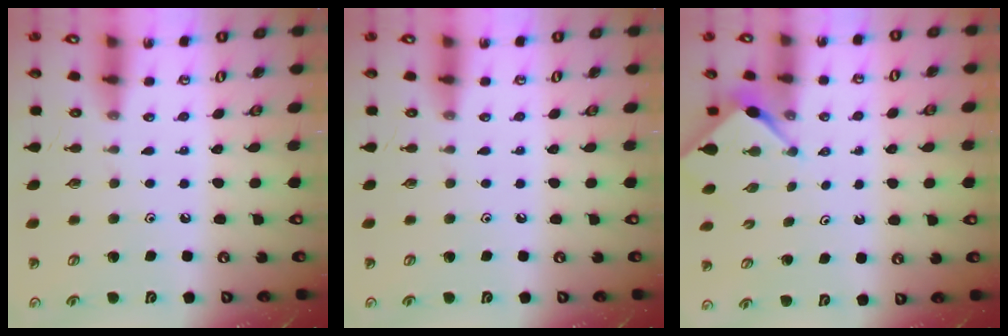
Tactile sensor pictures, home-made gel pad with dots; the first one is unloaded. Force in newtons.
{"total": 0.0}
{"total": 3.1, "press": 3.1, "slide": 0.4}